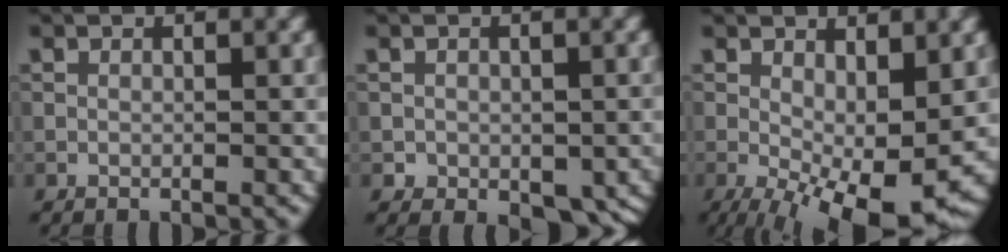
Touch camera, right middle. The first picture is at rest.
{"total": 3.4, "force": [-0.9, 2.6, 2.0], "torque": [-0.018, -0.014, -0.011]}
{"total": 10.0, "force": [-2.0, 3.9, 9.0], "torque": [-0.141, -0.012, -0.022]}